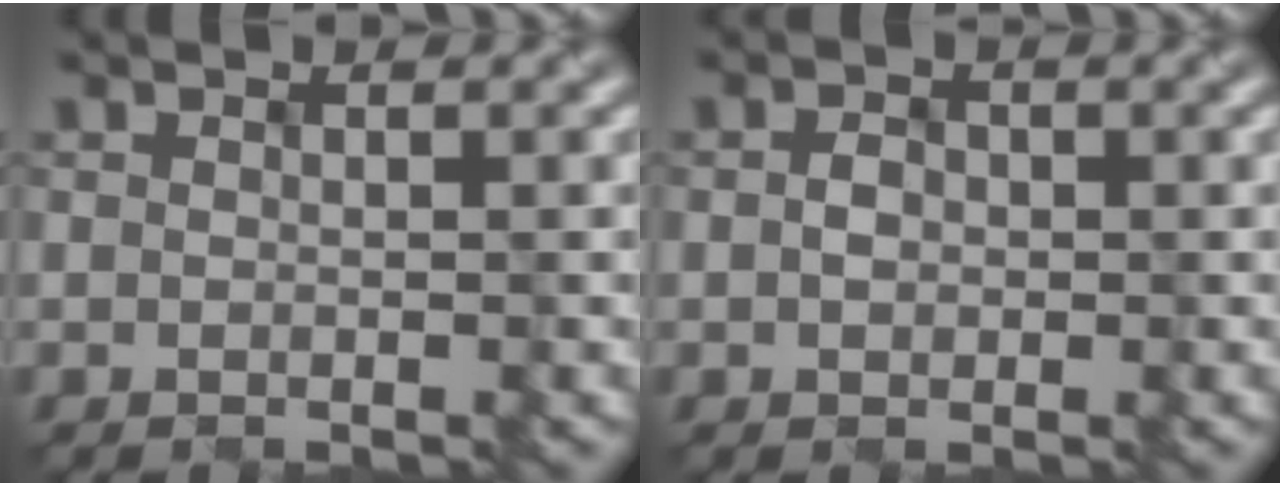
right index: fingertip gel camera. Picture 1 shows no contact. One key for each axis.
{"total": 1.1, "fx": -0.3, "fy": 0.9, "fz": 0.5, "tx": -0.013, "ty": 0.000, "tz": -0.002}